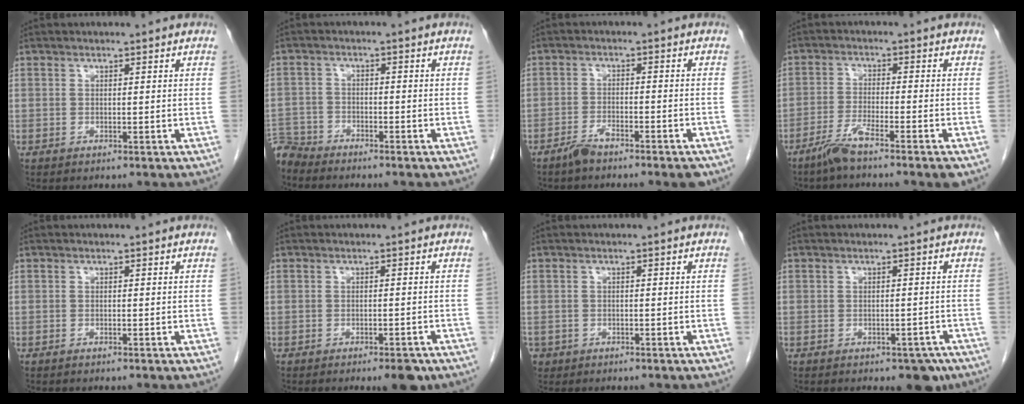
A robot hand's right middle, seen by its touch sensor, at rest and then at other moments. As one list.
[{"total": 5.2, "force": [-5.0, 1.2, -0.3], "torque": [0.008, -0.007, -0.099]}, {"total": 4.9, "force": [-3.9, 0.9, 2.9], "torque": [-0.046, -0.001, -0.064]}, {"total": 5.8, "force": [-4.2, -0.5, 4.0], "torque": [-0.074, -0.014, -0.083]}, {"total": 0.0}, {"total": 3.4, "force": [-2.4, 1.0, 2.2], "torque": [-0.023, -0.001, -0.028]}, {"total": 1.7, "force": [-0.9, 1.4, 0.2], "torque": [-0.010, 0.001, -0.014]}, {"total": 3.9, "force": [-2.7, 1.9, 2.0], "torque": [-0.011, 0.003, -0.031]}]